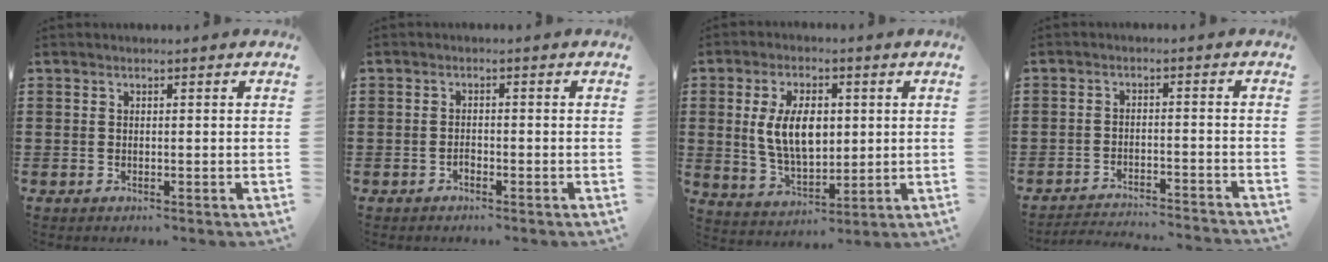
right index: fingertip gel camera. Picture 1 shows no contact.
{"total": 1.0, "force": [-0.8, 0.5, 0.4], "torque": [-0.011, -0.001, -0.015]}
{"total": 8.9, "force": [1.2, 5.0, 7.3], "torque": [-0.151, 0.007, 0.018]}
{"total": 3.1, "force": [-3.1, -0.1, 0.5], "torque": [-0.013, 0.000, -0.065]}